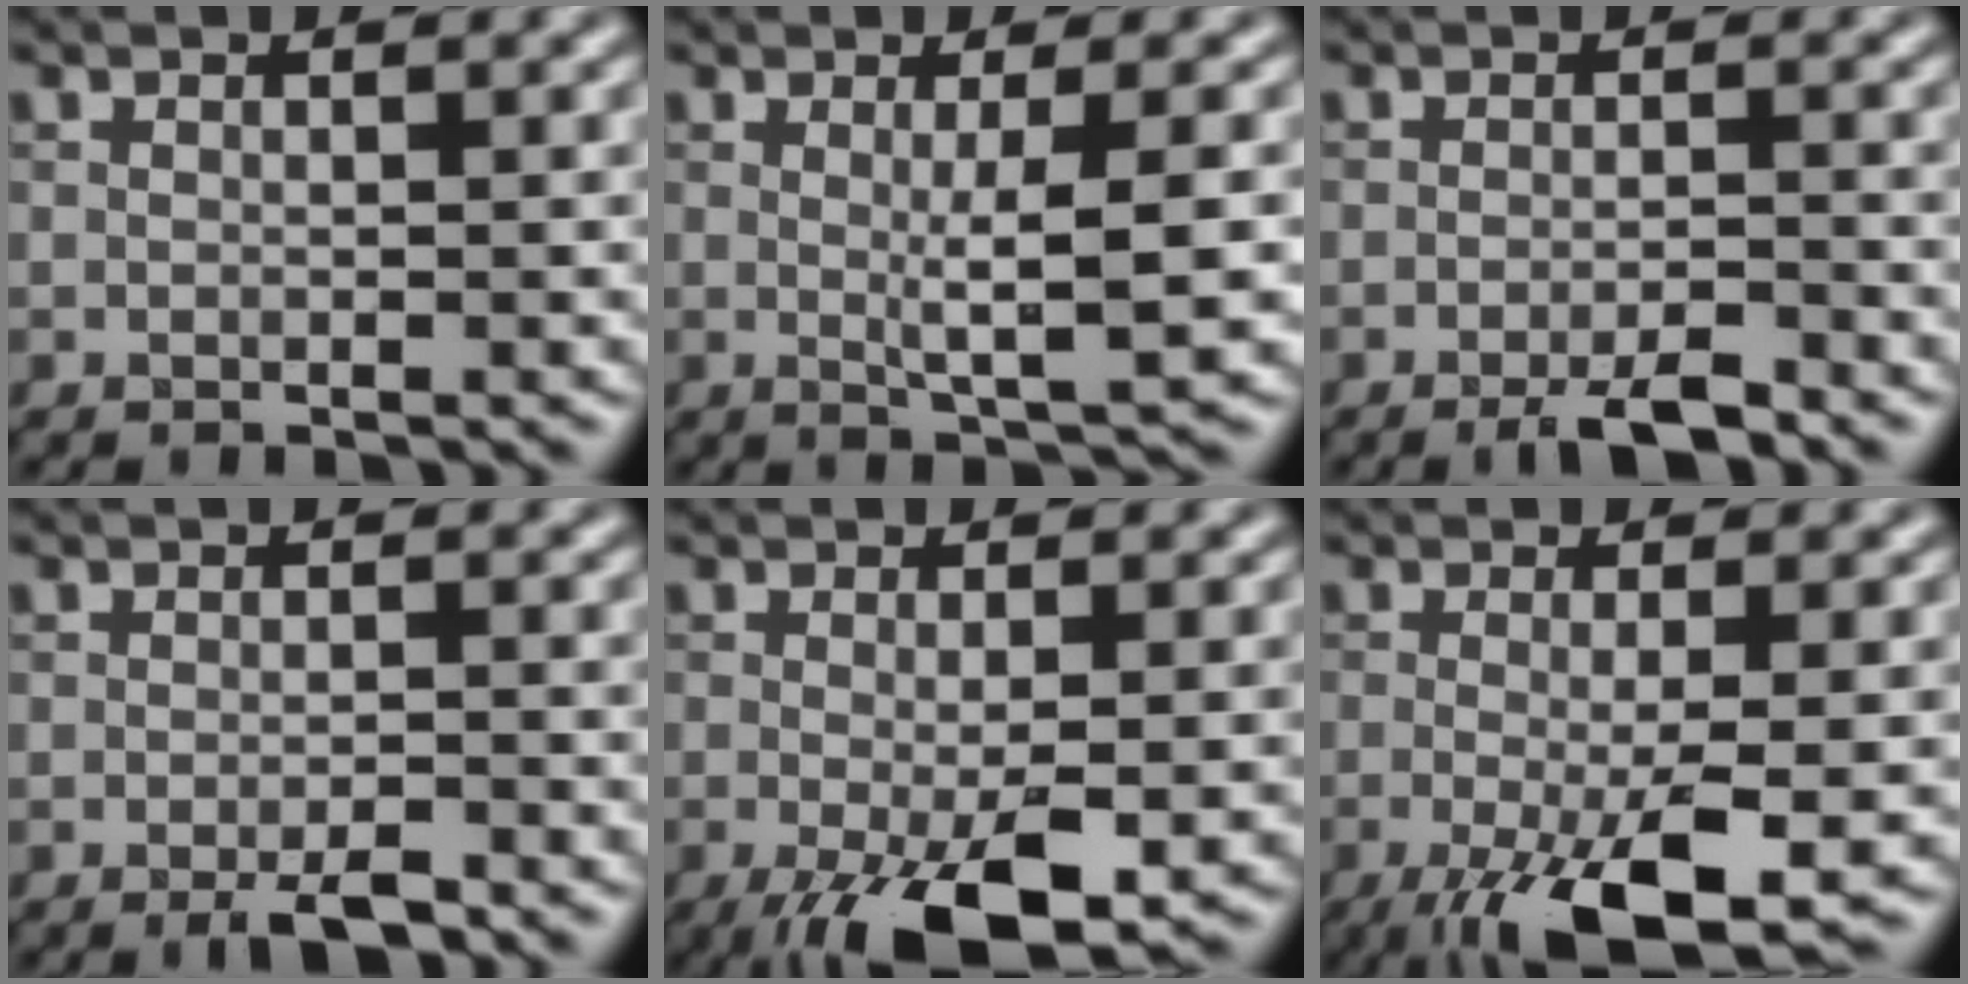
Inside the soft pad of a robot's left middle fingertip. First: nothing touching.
{"total": 3.8, "force": [0.0, 0.6, 3.8], "torque": [-0.060, -0.003, 0.000]}
{"total": 3.2, "force": [-2.4, 0.4, 2.1], "torque": [-0.034, -0.001, -0.045]}
{"total": 2.5, "force": [-1.7, 0.4, 1.8], "torque": [-0.028, -0.003, -0.032]}
{"total": 6.7, "force": [-2.9, 2.0, 5.7], "torque": [-0.100, -0.014, -0.046]}
{"total": 8.3, "force": [-3.5, 2.1, 7.2], "torque": [-0.129, -0.014, -0.057]}